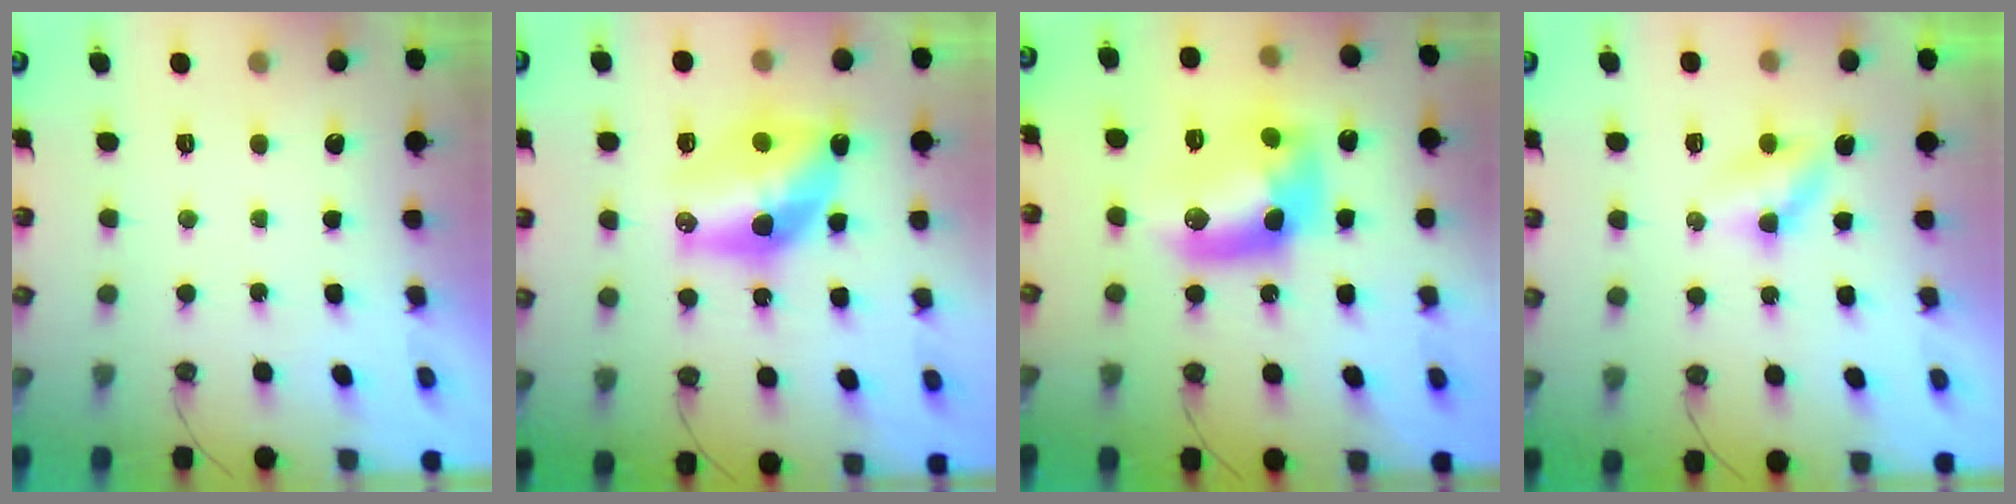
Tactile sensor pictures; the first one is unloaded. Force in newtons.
{"total": 13.6, "press": 13.5, "slide": 1.2}
{"total": 13.0, "press": 13.0, "slide": 0.8}
{"total": 3.7, "press": 3.6, "slide": 0.6}